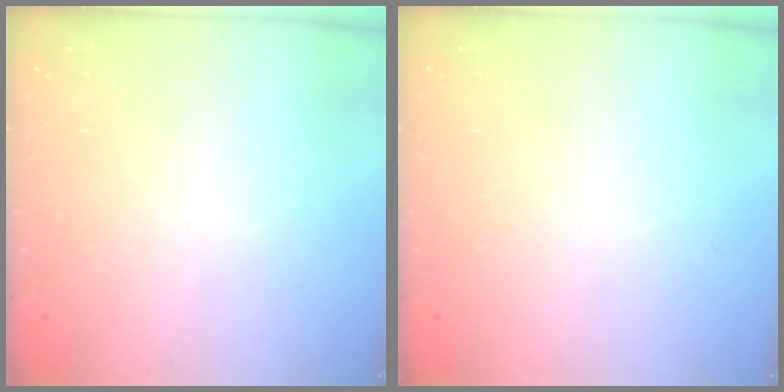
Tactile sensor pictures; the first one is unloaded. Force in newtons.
{"total": 0.0}